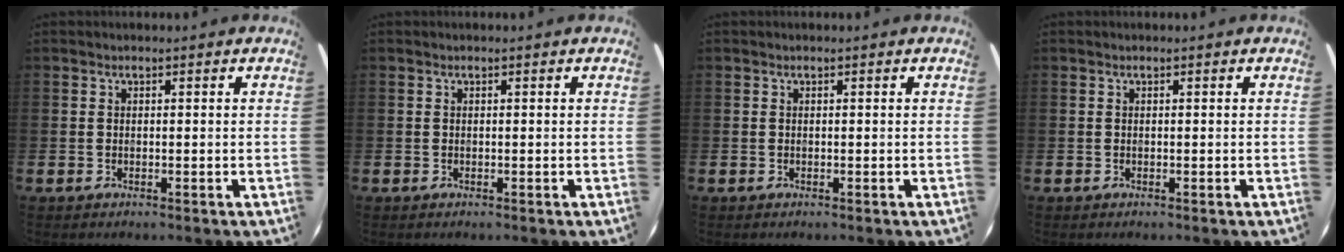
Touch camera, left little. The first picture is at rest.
{"total": 0.0}
{"total": 0.0}
{"total": 0.0}